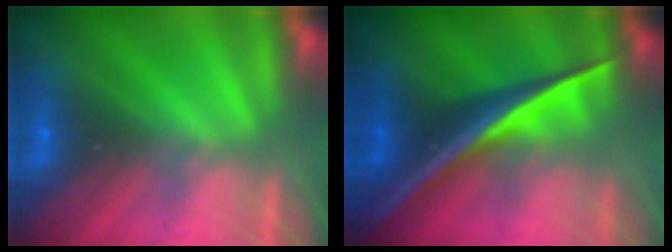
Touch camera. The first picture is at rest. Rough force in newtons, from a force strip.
{"total": 2.6}